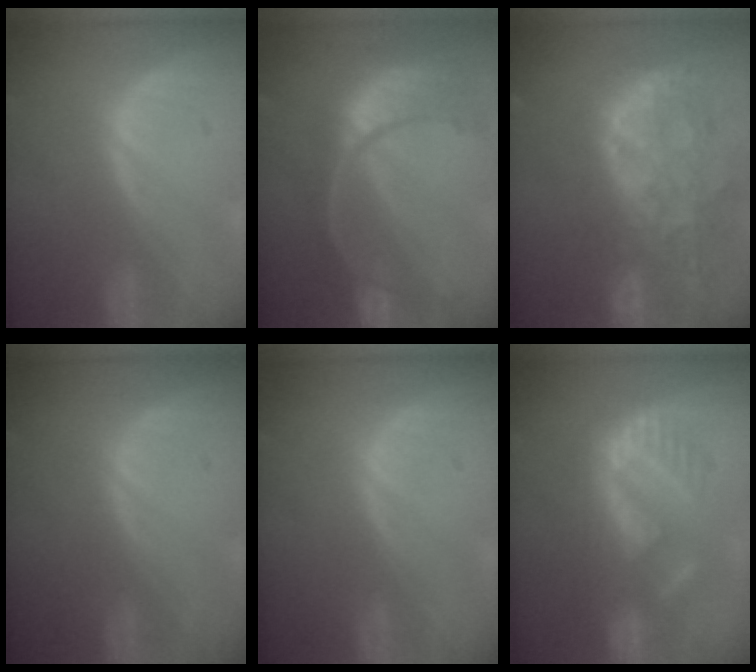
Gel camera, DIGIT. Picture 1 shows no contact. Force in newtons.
{"total": 11.1, "press": 9.3, "slide": 6.0}
{"total": 13.7, "press": 11.1, "slide": 7.9}
{"total": 0.0}
{"total": 0.0}
{"total": 9.0, "press": 8.7, "slide": 2.2}